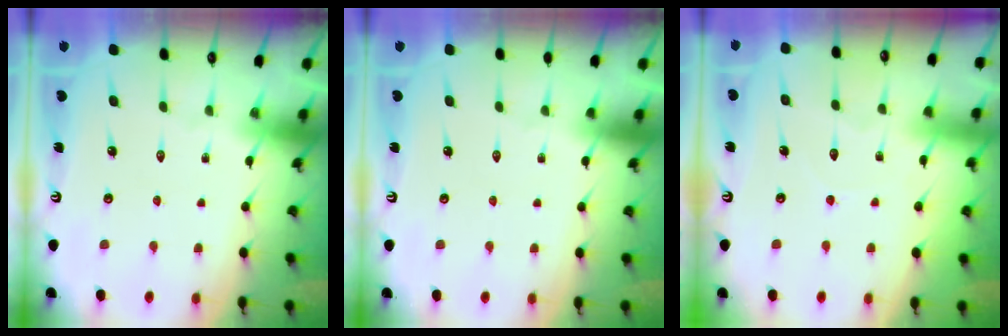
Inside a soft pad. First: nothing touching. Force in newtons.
{"total": 0.0}
{"total": 4.7, "press": 4.6, "slide": 0.2}